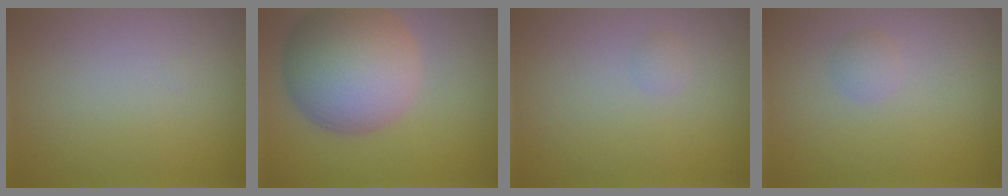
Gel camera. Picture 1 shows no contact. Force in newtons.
{"total": 10.4, "press": 10.4, "slide": 0.5}
{"total": 0.6, "press": 0.6, "slide": 0.1}
{"total": 1.0, "press": 1.0, "slide": 0.0}